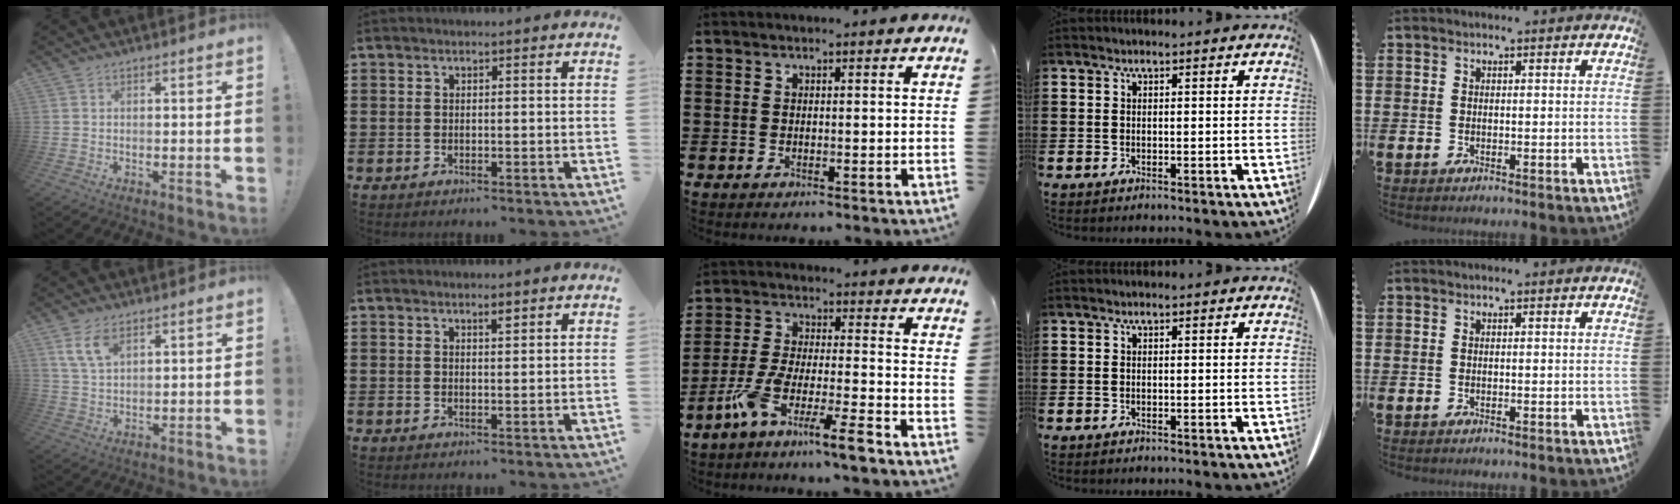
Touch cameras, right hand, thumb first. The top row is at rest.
{"thumb": {"total": 6.7, "force": [3.9, 3.0, 4.5], "torque": [-0.085, -0.011, 0.074]}, "index": {"total": 1.3, "force": [1.0, 0.3, 0.9], "torque": [-0.010, -0.002, 0.014]}, "middle": {"total": 9.0, "force": [-7.0, 0.0, 5.7], "torque": [-0.132, -0.013, -0.141]}}